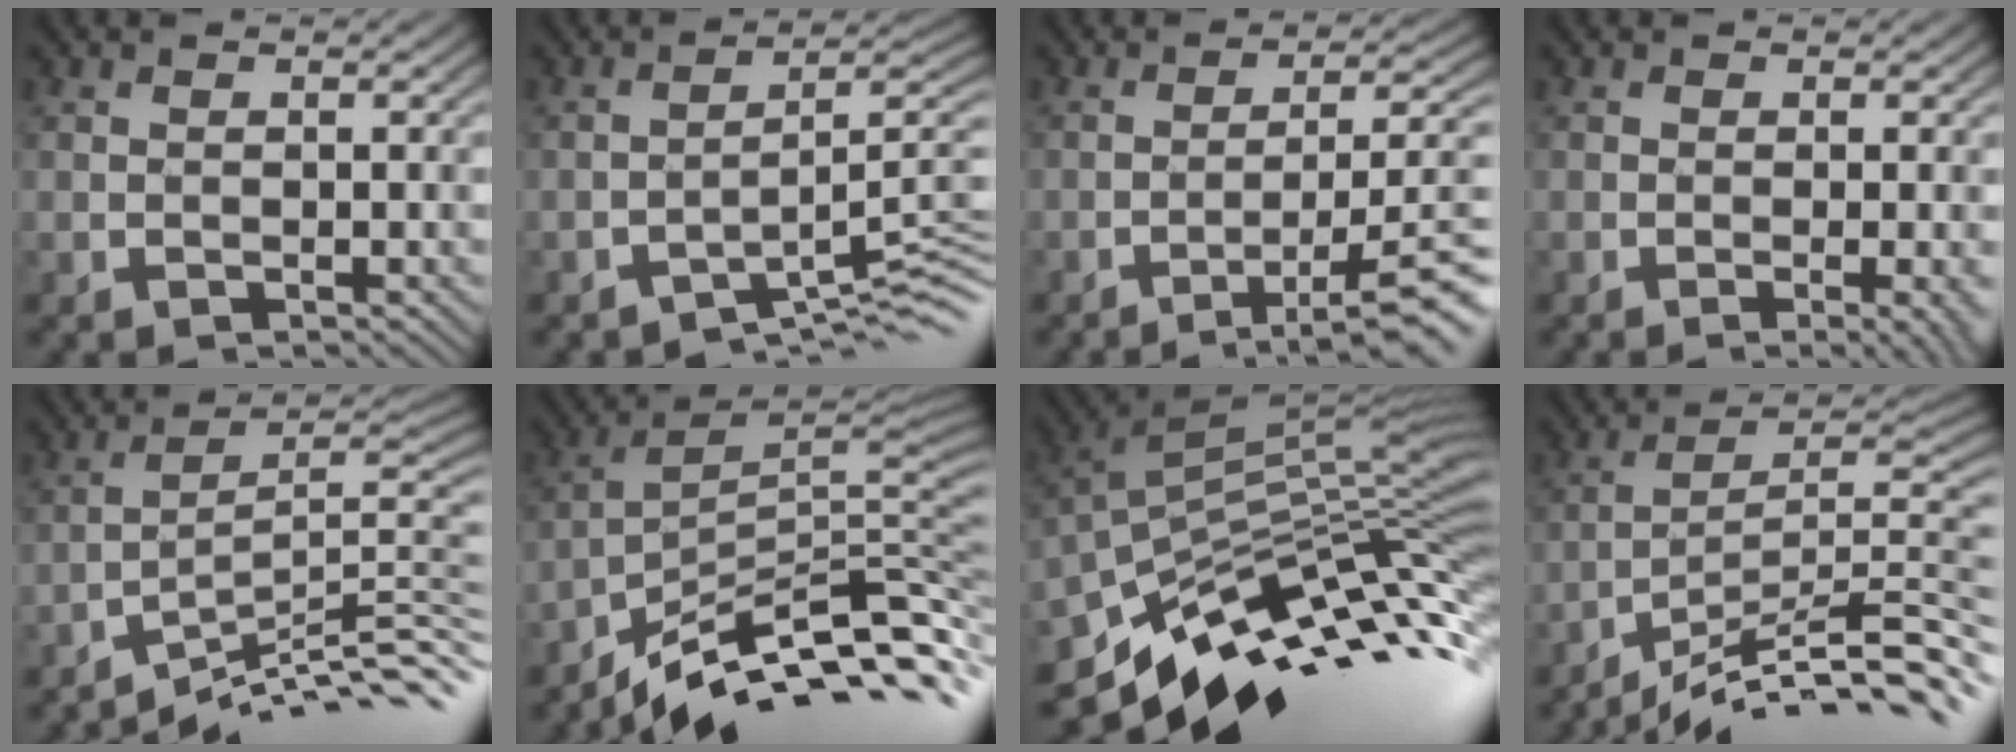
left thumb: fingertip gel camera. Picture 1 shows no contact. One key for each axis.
{"total": 7.6, "fx": -4.5, "fy": 1.8, "fz": 5.8, "tx": -0.077, "ty": 0.005, "tz": -0.075}
{"total": 8.8, "fx": -4.5, "fy": 1.6, "fz": 7.3, "tx": -0.112, "ty": 0.008, "tz": -0.063}
{"total": 3.6, "fx": -1.0, "fy": 0.7, "fz": 3.3, "tx": -0.040, "ty": 0.006, "tz": -0.018}
{"total": 9.6, "fx": -6.0, "fy": 1.8, "fz": 7.3, "tx": -0.106, "ty": 0.007, "tz": -0.096}
{"total": 11.0, "fx": -7.2, "fy": 2.4, "fz": 8.0, "tx": -0.141, "ty": 0.010, "tz": -0.119}
{"total": 13.4, "fx": -4.6, "fy": 5.8, "fz": 11.2, "tx": -0.226, "ty": -0.003, "tz": -0.085}
{"total": 12.3, "fx": -8.8, "fy": 1.9, "fz": 8.4, "tx": -0.129, "ty": 0.013, "tz": -0.145}